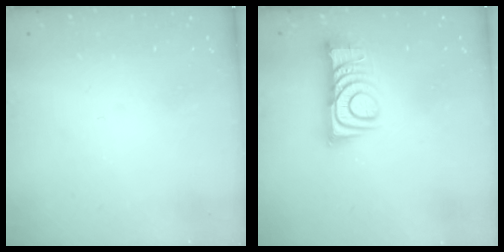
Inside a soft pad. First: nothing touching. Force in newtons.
{"total": 10.5, "press": 10.5, "slide": 0.3}